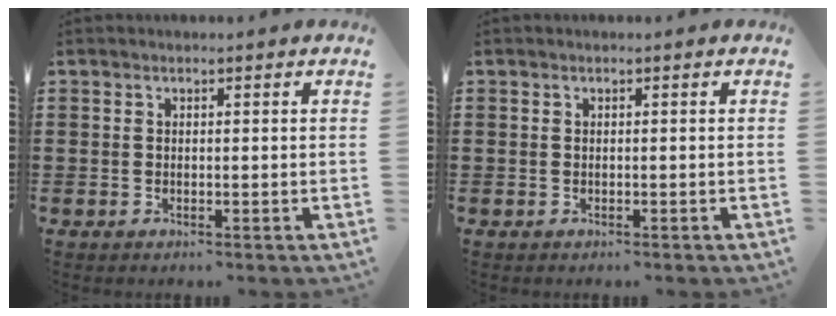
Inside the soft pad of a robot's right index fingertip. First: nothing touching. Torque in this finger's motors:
{"motor_torque": [-0.84, 1.26, -0.03, -0.01]}